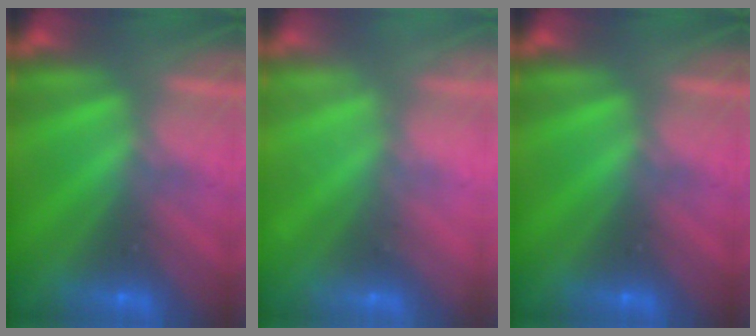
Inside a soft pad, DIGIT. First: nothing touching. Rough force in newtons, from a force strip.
{"total": 2.0}
{"total": 0.0}